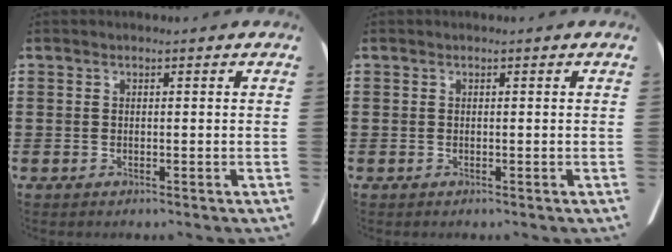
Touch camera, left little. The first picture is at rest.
{"total": 0.0}